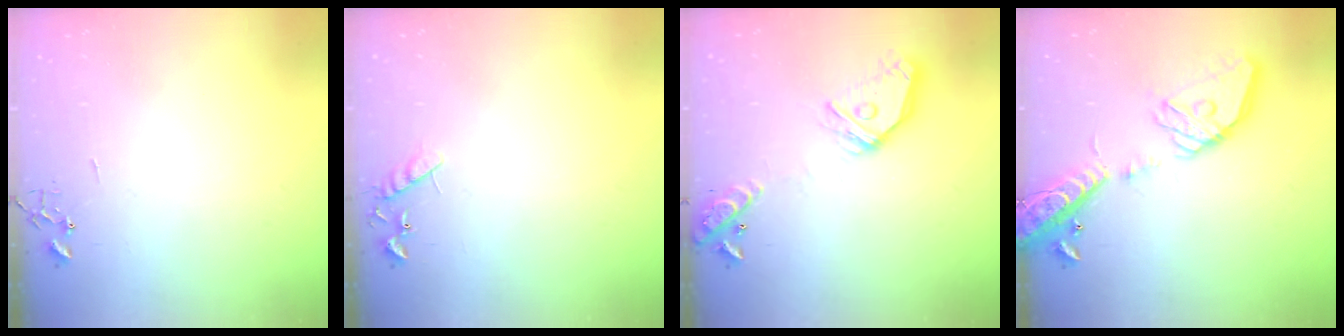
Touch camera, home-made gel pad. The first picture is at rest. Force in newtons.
{"total": 8.0, "press": 8.0, "slide": 0.4}
{"total": 18.6, "press": 18.4, "slide": 2.5}
{"total": 21.3, "press": 20.9, "slide": 3.7}